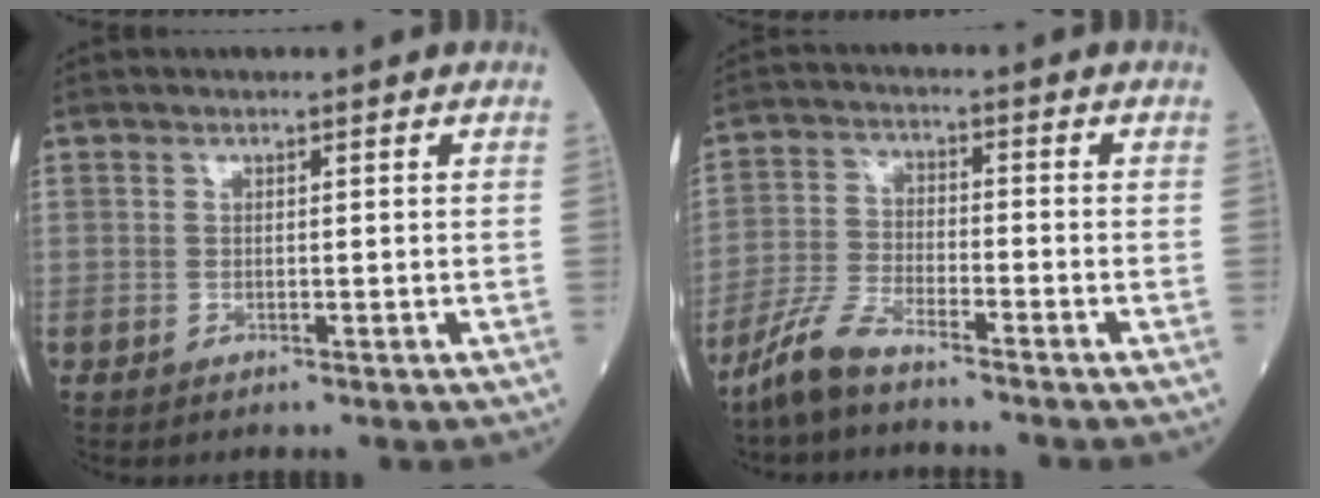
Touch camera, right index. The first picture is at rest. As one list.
[{"total": 6.5, "force": [-5.6, 1.2, 3.1], "torque": [-0.078, -0.013, -0.114]}]